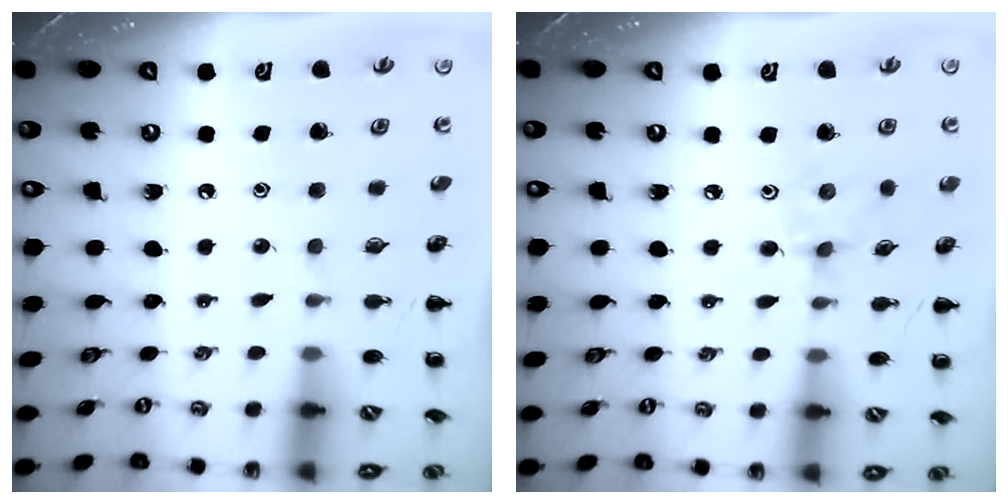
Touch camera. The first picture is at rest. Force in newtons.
{"total": 2.9, "press": 2.7, "slide": 0.9}